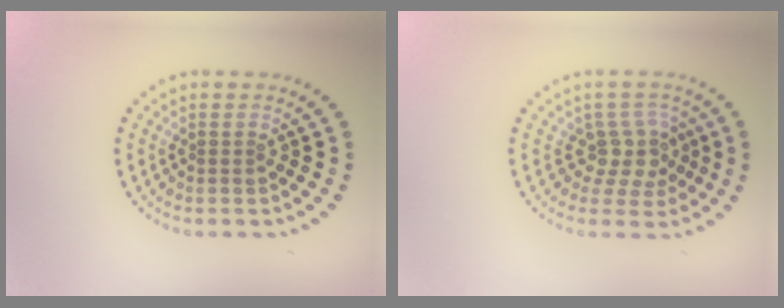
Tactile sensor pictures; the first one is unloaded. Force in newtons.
{"total": 3.0, "press": 2.4, "slide": 1.9}